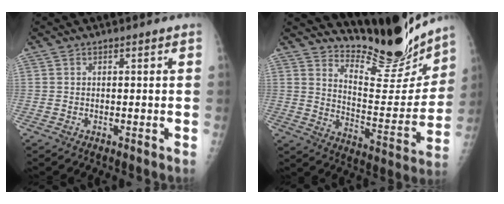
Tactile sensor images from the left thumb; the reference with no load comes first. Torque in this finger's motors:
{"motor_torque": [0.25, -0.16, 0.13, -0.25, -0.04]}